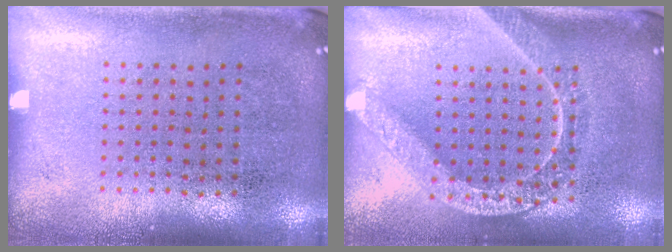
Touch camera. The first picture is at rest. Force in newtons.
{"total": 1.9, "press": 1.7, "slide": 0.9}